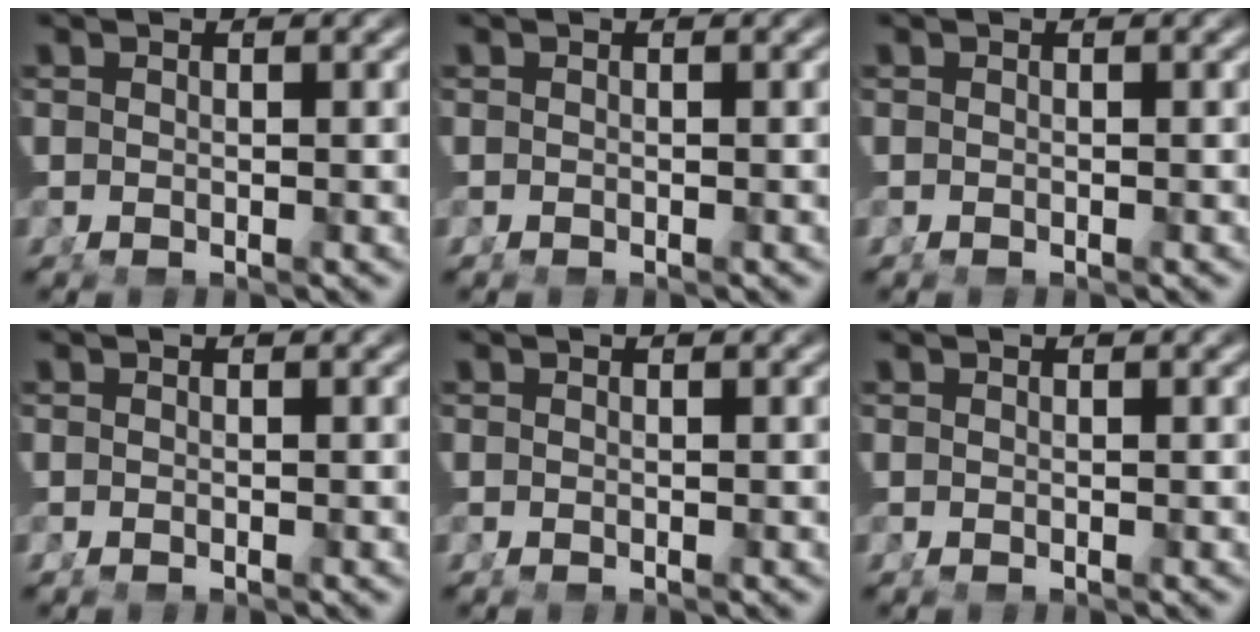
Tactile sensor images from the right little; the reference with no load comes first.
{"total": 0.0}
{"total": 0.0}
{"total": 0.0}
{"total": 0.0}
{"total": 0.0}